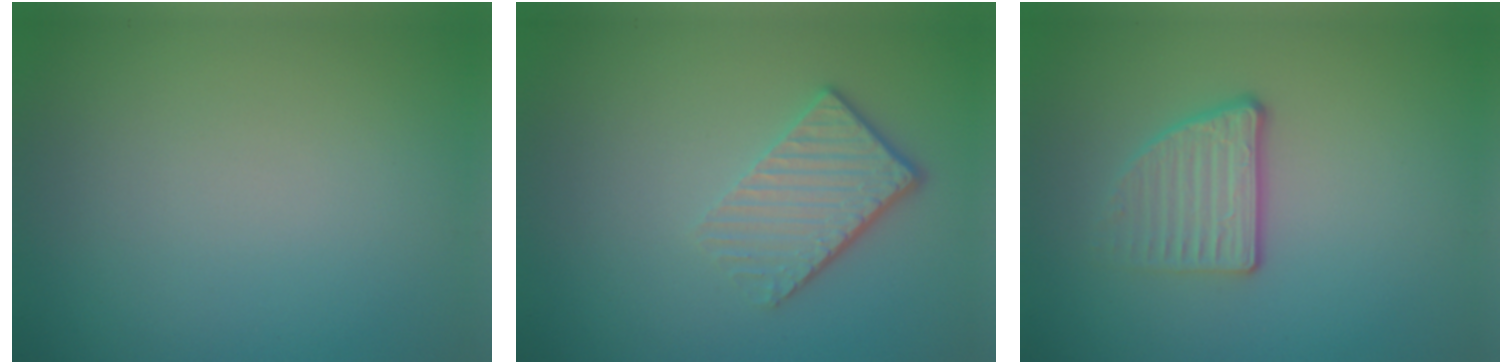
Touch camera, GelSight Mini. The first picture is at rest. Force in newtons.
{"total": 4.2, "press": 2.8, "slide": 3.1}
{"total": 2.8, "press": 2.3, "slide": 1.5}